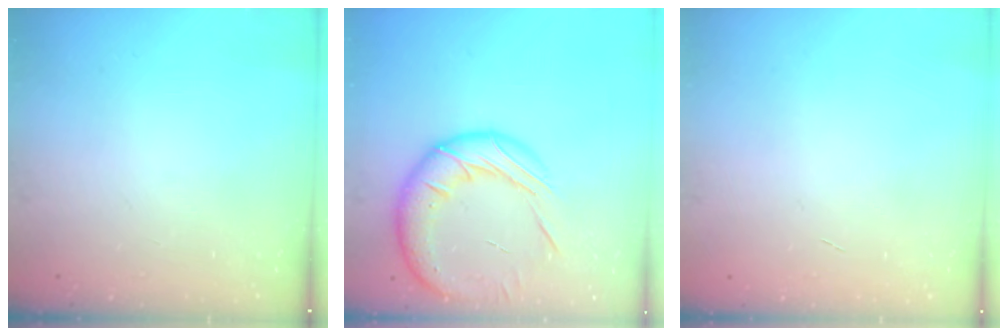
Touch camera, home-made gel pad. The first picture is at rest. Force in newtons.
{"total": 19.2, "press": 18.9, "slide": 3.5}
{"total": 0.0}